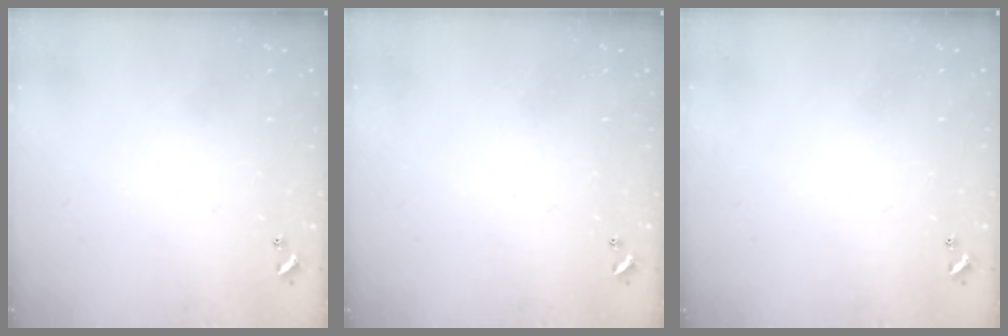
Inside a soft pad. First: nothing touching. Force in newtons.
{"total": 0.0}
{"total": 0.0}